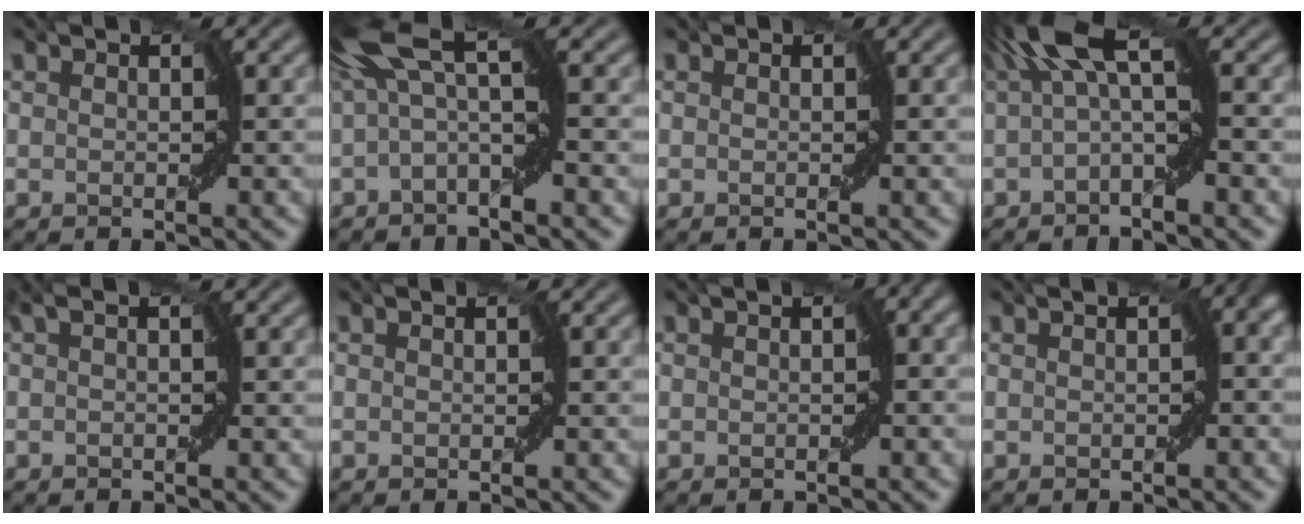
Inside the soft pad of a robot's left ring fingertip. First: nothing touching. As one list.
[{"total": 5.9, "force": [0.6, 1.3, 5.7], "torque": [-0.114, 0.023, -0.008]}, {"total": 0.0}, {"total": 6.2, "force": [1.0, 1.5, 5.9], "torque": [-0.110, 0.026, -0.002]}, {"total": 1.1, "force": [0.4, 0.2, 1.0], "torque": [-0.023, 0.002, 0.004]}, {"total": 0.0}, {"total": 1.9, "force": [-0.3, 0.9, 1.6], "torque": [-0.019, 0.000, -0.005]}, {"total": 3.6, "force": [-0.3, 1.9, 3.0], "torque": [-0.027, 0.006, -0.012]}]